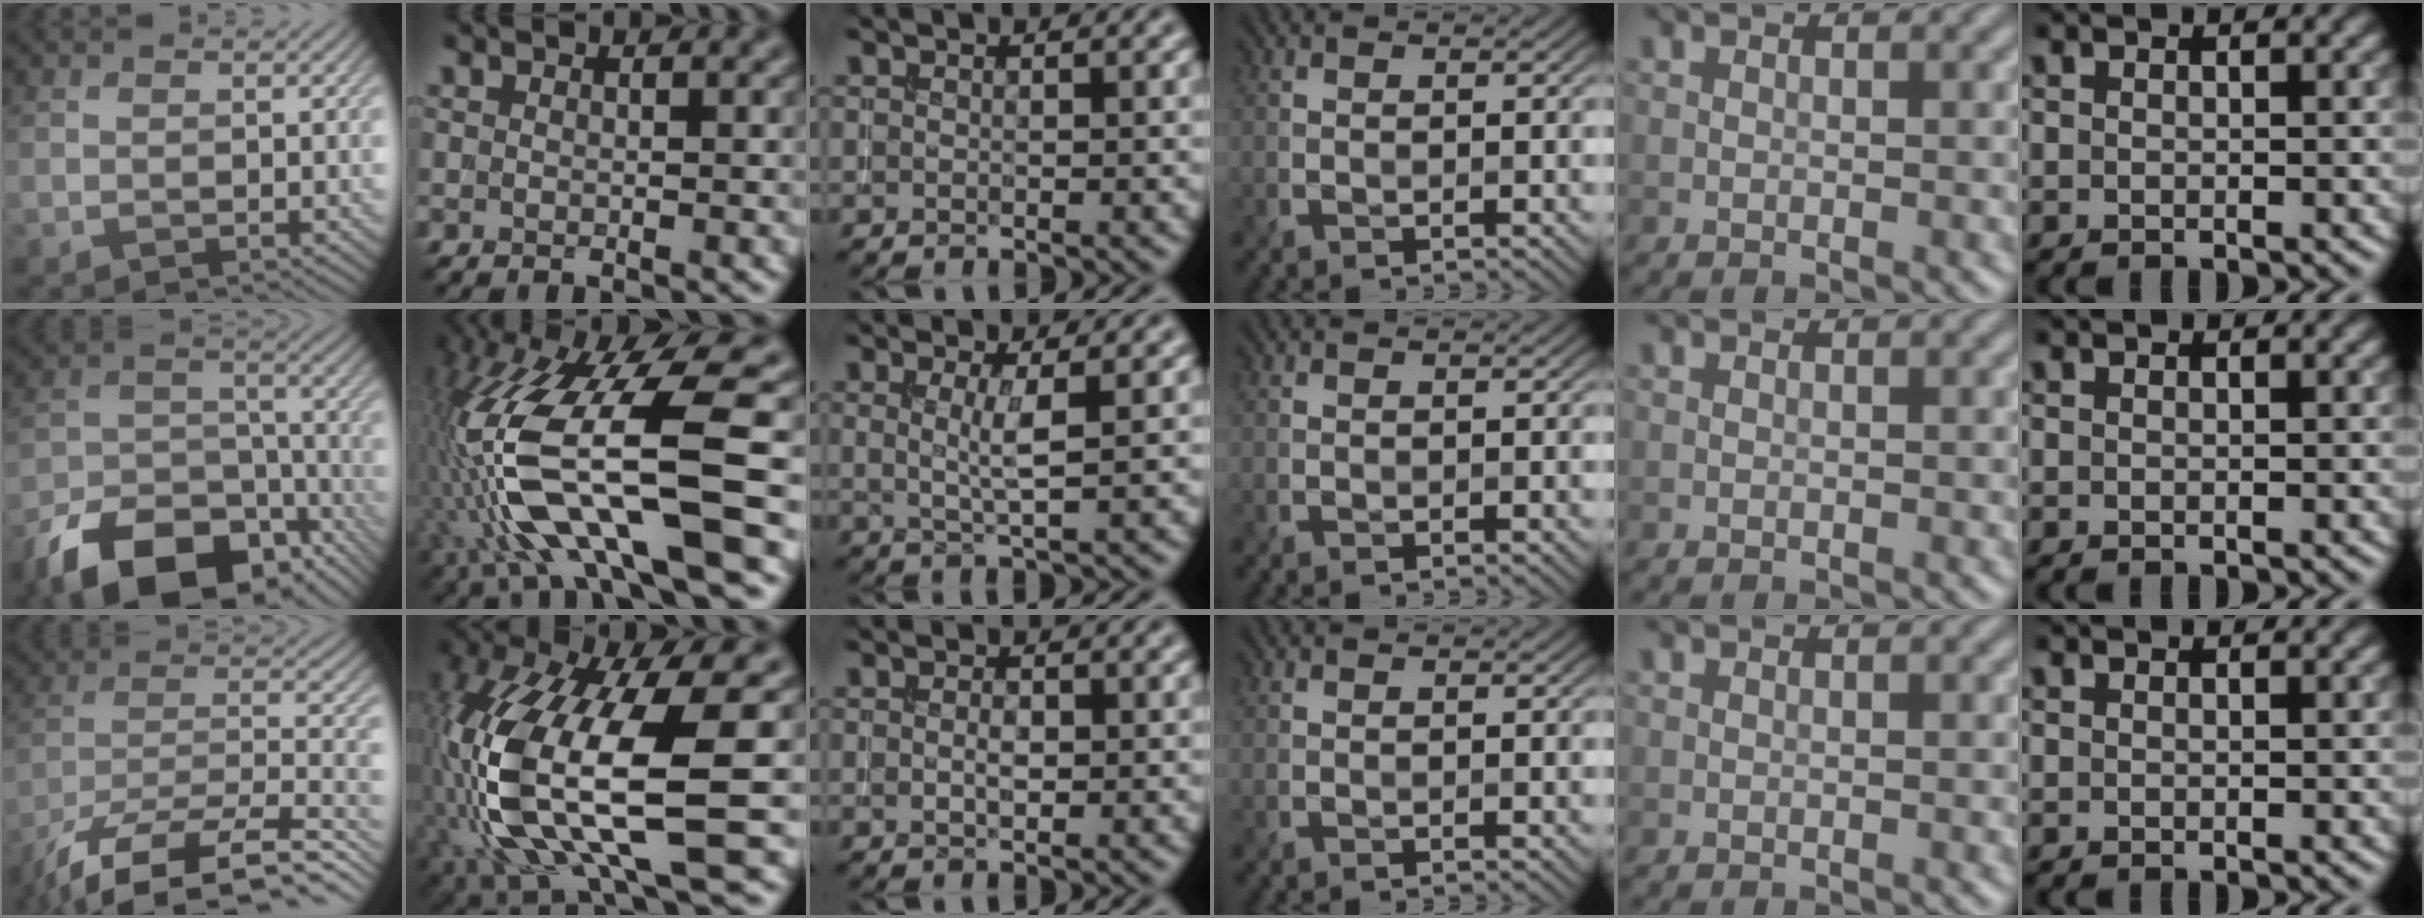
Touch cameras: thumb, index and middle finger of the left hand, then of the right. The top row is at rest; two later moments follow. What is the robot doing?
{"motion": "insert", "object": "drawer"}